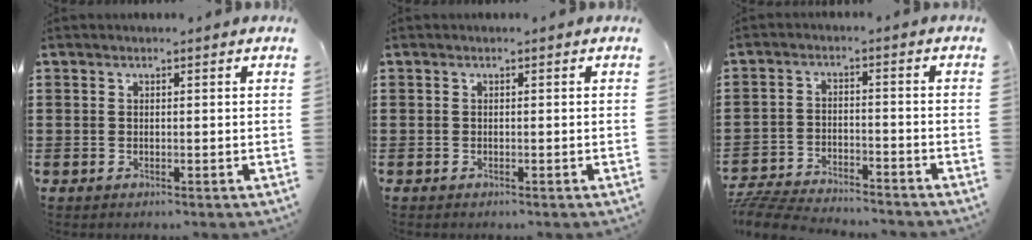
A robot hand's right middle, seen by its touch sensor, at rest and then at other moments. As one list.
[{"total": 0.0}, {"total": 6.3, "force": [-6.2, 0.7, 1.1], "torque": [-0.030, 0.008, -0.126]}]